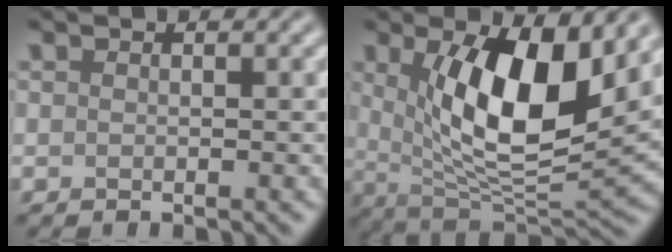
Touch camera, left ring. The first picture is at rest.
{"total": 10.5, "force": [2.6, 4.1, 9.3], "torque": [-0.155, -0.019, 0.049]}